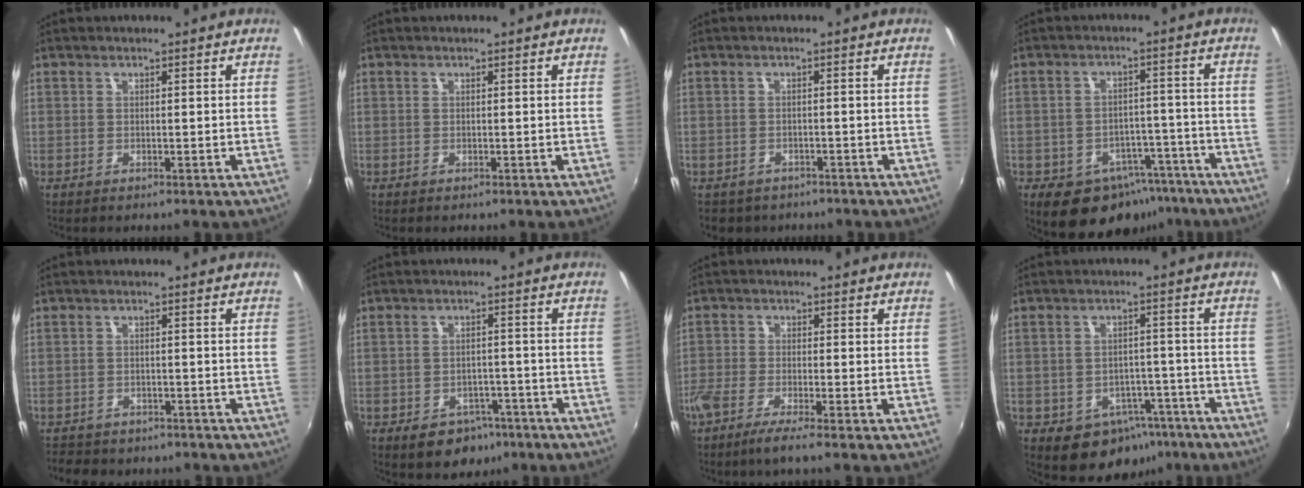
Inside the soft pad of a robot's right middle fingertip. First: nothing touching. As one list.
[{"total": 0.0}, {"total": 4.0, "force": [-2.9, 2.6, 0.9], "torque": [-0.028, -0.014, -0.040]}, {"total": 13.0, "force": [-8.0, 8.8, 5.3], "torque": [-0.095, 0.025, -0.083]}, {"total": 7.3, "force": [-6.1, 3.4, 2.1], "torque": [-0.059, -0.013, -0.092]}, {"total": 7.7, "force": [-4.8, 5.2, 2.9], "torque": [-0.061, 0.007, -0.053]}, {"total": 5.4, "force": [-4.2, 0.1, 3.4], "torque": [-0.086, -0.018, -0.083]}, {"total": 10.5, "force": [-5.8, 7.7, 4.2], "torque": [-0.075, 0.021, -0.053]}]